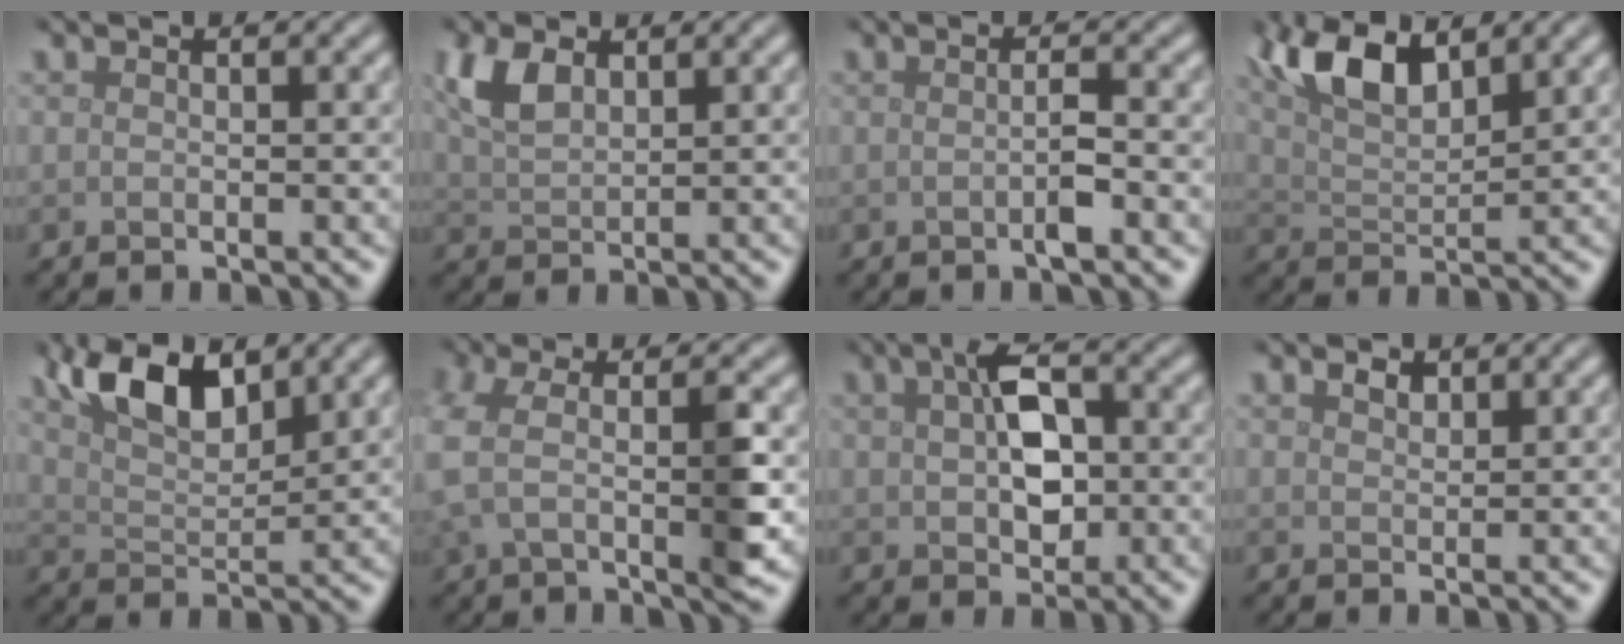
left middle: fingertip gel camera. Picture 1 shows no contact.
{"total": 3.7, "force": [1.9, 1.9, 2.5], "torque": [-0.065, 0.006, 0.040]}
{"total": 2.0, "force": [-0.3, 0.2, 1.9], "torque": [-0.034, 0.001, -0.008]}
{"total": 6.7, "force": [4.1, 2.5, 4.7], "torque": [-0.098, 0.012, 0.075]}
{"total": 6.5, "force": [4.2, 2.6, 4.2], "torque": [-0.083, 0.007, 0.075]}
{"total": 6.3, "force": [-0.6, 2.2, 5.9], "torque": [-0.128, -0.006, -0.016]}
{"total": 5.4, "force": [0.6, 3.2, 4.4], "torque": [-0.080, 0.010, 0.010]}
{"total": 1.0, "force": [0.8, 0.5, 0.3], "torque": [-0.008, 0.000, 0.016]}